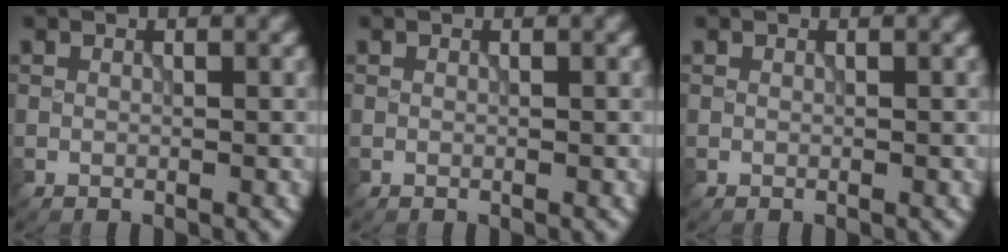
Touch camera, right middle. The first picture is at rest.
{"total": 0.0}
{"total": 0.0}